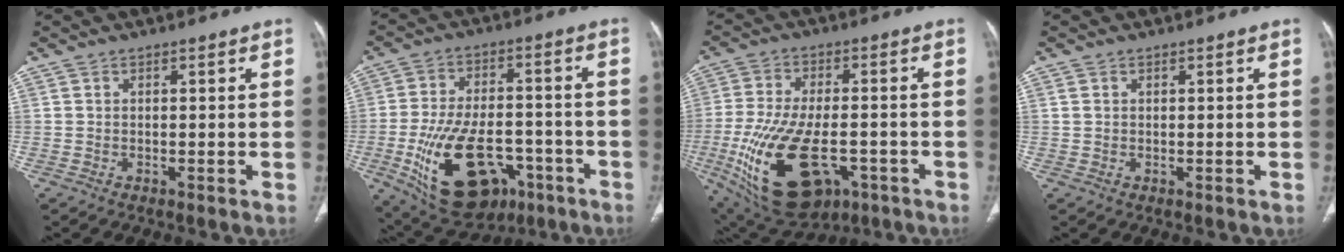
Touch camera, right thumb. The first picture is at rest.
{"total": 21.3, "force": [-8.2, 12.5, 15.2], "torque": [-0.254, 0.024, -0.111]}
{"total": 22.5, "force": [-7.1, 12.1, 17.6], "torque": [-0.361, -0.004, -0.097]}
{"total": 0.9, "force": [0.4, 0.7, 0.4], "torque": [-0.008, 0.004, 0.011]}